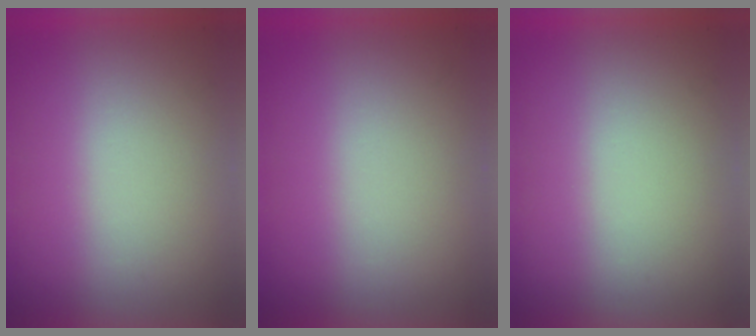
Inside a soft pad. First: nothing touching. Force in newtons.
{"total": 0.0}
{"total": 0.0}